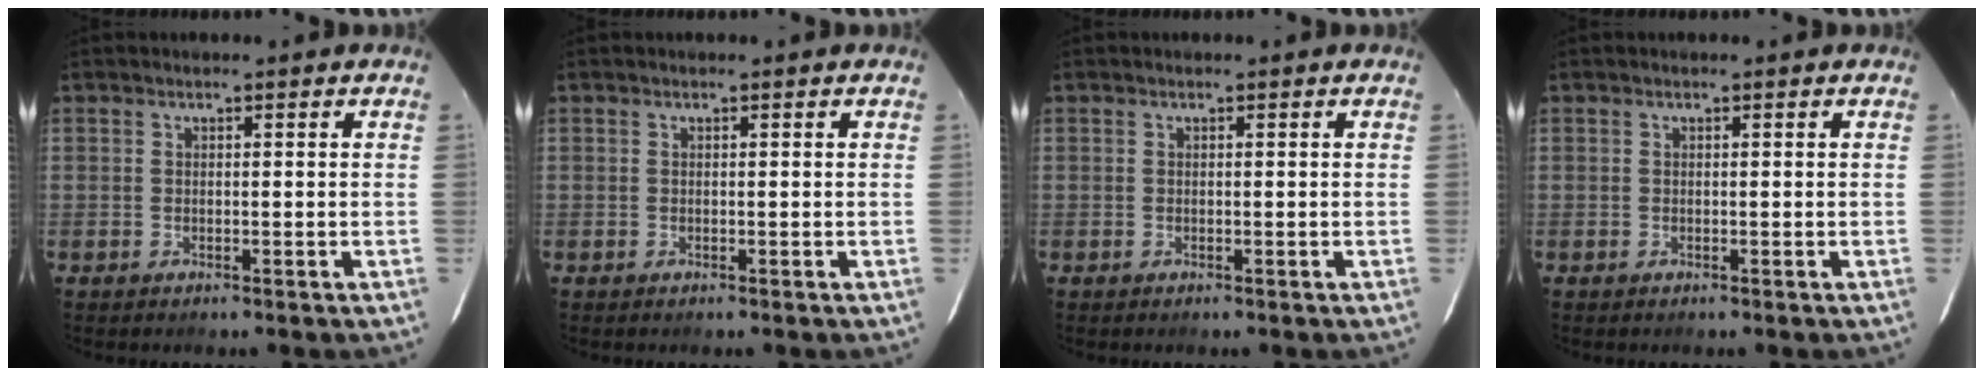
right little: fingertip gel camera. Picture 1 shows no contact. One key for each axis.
{"total": 0.0}
{"total": 0.0}
{"total": 0.0}